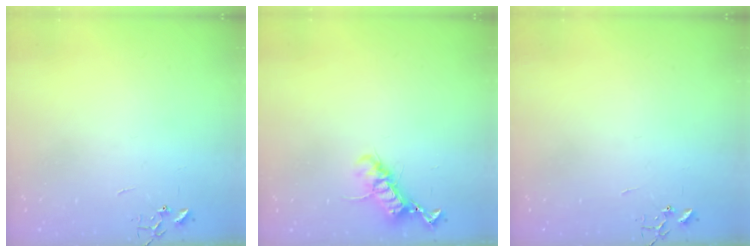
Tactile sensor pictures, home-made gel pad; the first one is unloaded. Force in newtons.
{"total": 11.9, "press": 11.8, "slide": 0.9}
{"total": 0.0}